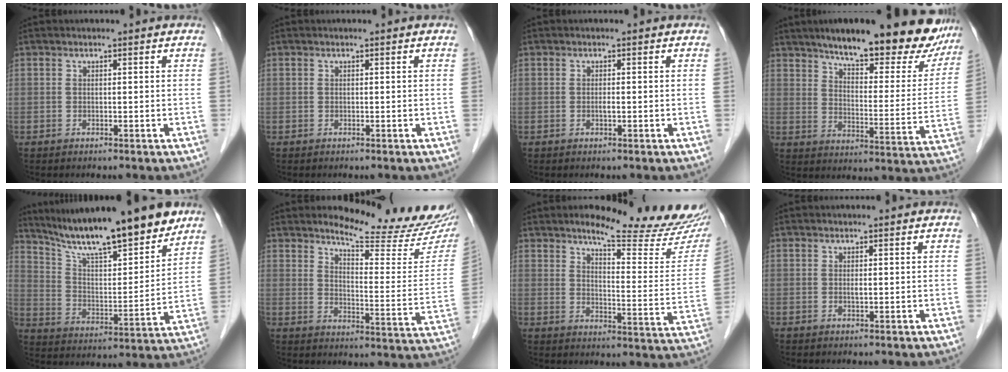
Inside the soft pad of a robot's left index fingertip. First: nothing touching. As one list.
[{"total": 0.0}, {"total": 0.7, "force": [-0.1, 0.1, 0.6], "torque": [-0.012, 0.001, -0.004]}, {"total": 24.1, "force": [19.7, 5.7, 12.5], "torque": [-0.161, -0.016, 0.250]}, {"total": 18.5, "force": [15.7, 2.1, 9.6], "torque": [-0.151, -0.010, 0.259]}, {"total": 17.4, "force": [16.1, 1.8, 6.4], "torque": [-0.082, -0.088, 0.193]}, {"total": 18.6, "force": [16.3, 2.1, 8.7], "torque": [-0.106, -0.066, 0.196]}, {"total": 0.6, "force": [0.1, 0.1, 0.5], "torque": [-0.015, -0.002, 0.002]}]